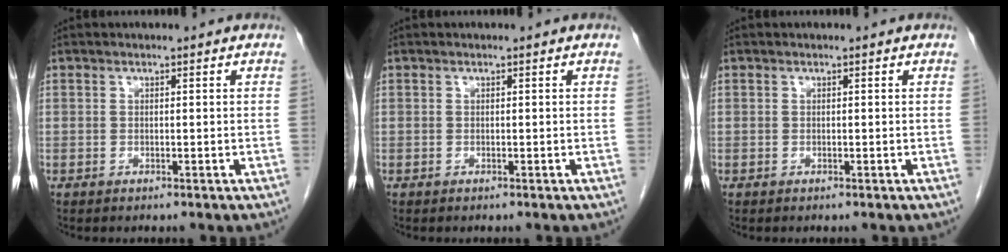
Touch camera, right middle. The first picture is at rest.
{"total": 0.0}
{"total": 0.0}